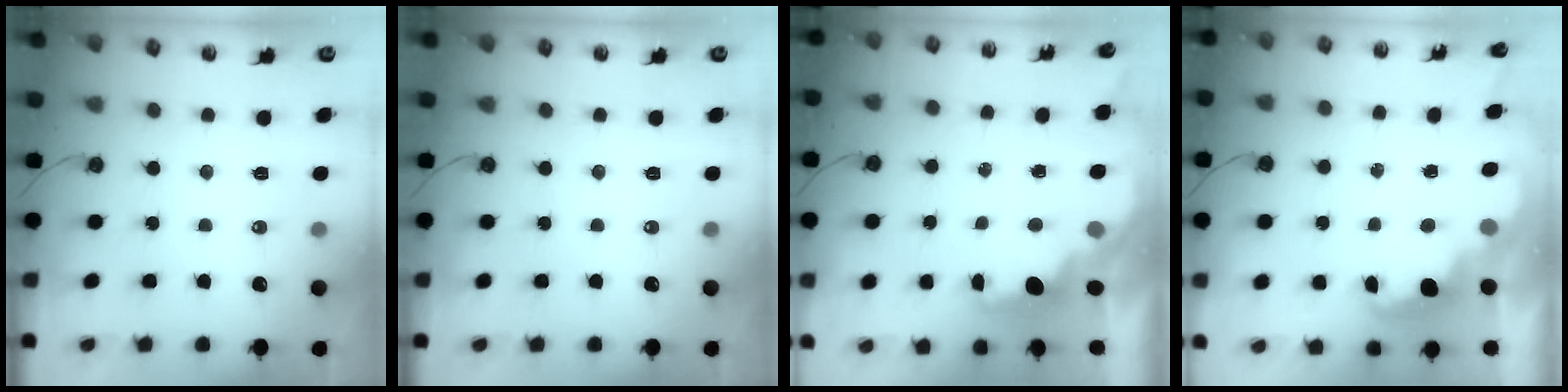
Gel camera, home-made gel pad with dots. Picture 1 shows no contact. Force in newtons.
{"total": 0.0}
{"total": 1.9, "press": 1.8, "slide": 0.7}
{"total": 2.4, "press": 2.4, "slide": 0.6}